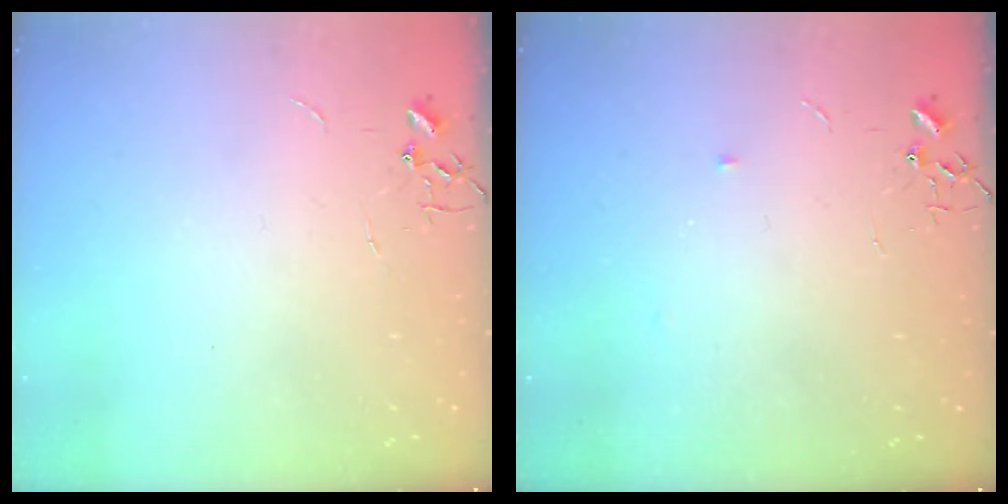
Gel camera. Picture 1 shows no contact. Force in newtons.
{"total": 3.0, "press": 2.9, "slide": 0.5}